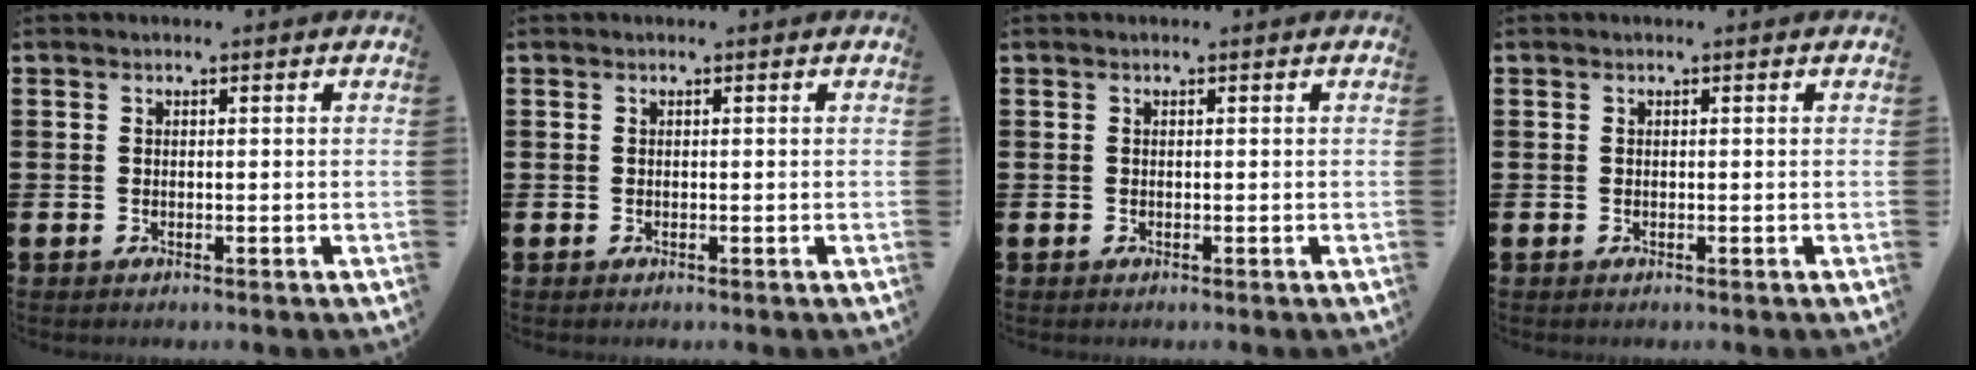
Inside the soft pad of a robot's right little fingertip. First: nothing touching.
{"total": 0.0}
{"total": 0.0}
{"total": 0.0}